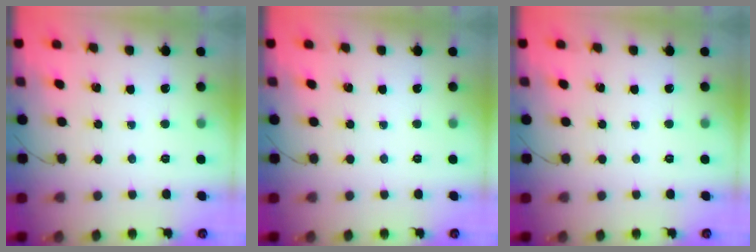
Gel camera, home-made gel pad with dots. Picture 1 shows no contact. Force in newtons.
{"total": 0.0}
{"total": 0.0}